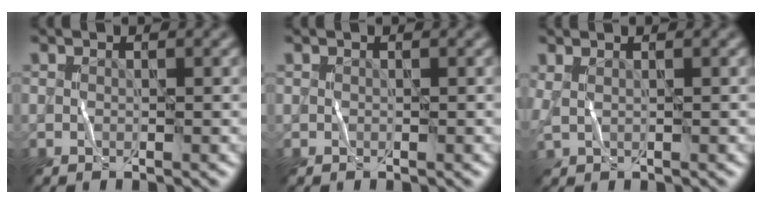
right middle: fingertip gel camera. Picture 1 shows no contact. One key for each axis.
{"total": 0.0}
{"total": 1.2, "fx": 0.7, "fy": 0.4, "fz": 0.8, "tx": -0.021, "ty": 0.000, "tz": 0.019}